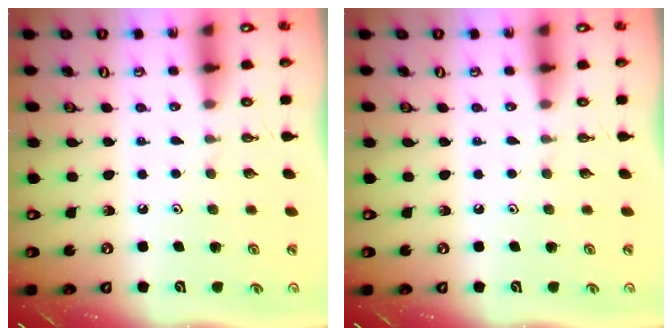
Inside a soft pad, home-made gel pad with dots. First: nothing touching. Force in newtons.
{"total": 0.0}